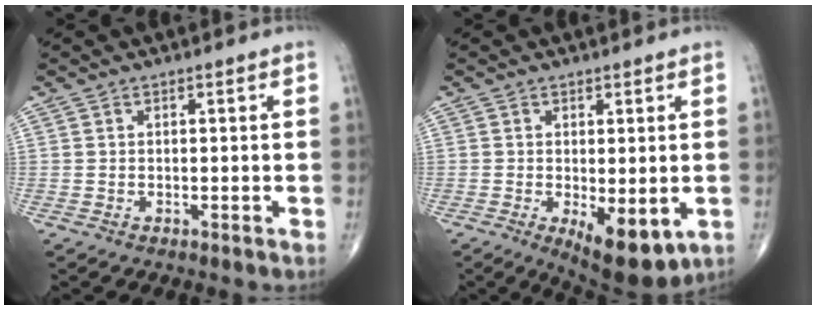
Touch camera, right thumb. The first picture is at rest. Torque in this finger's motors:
{"motor_torque": [0.55, 1.75, 0.12, -0.30, 0.26]}